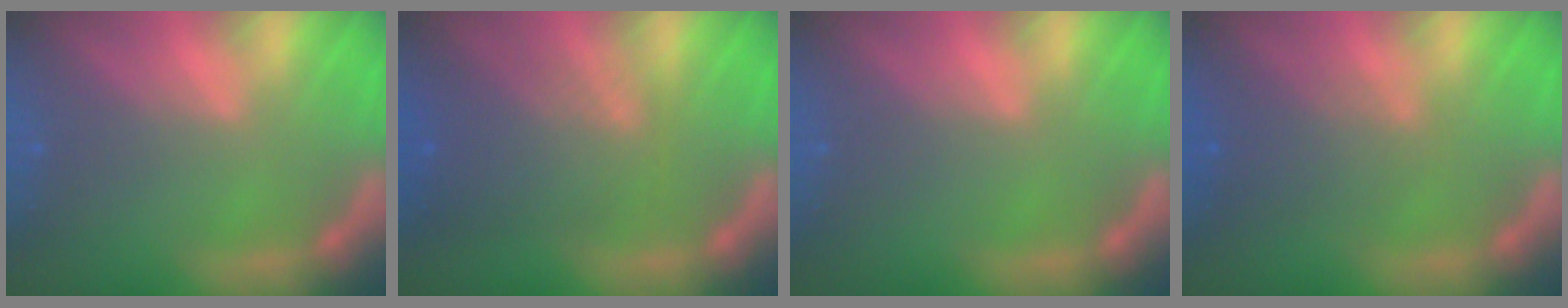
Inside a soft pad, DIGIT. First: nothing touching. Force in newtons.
{"total": 6.0}
{"total": 0.0}
{"total": 3.5}